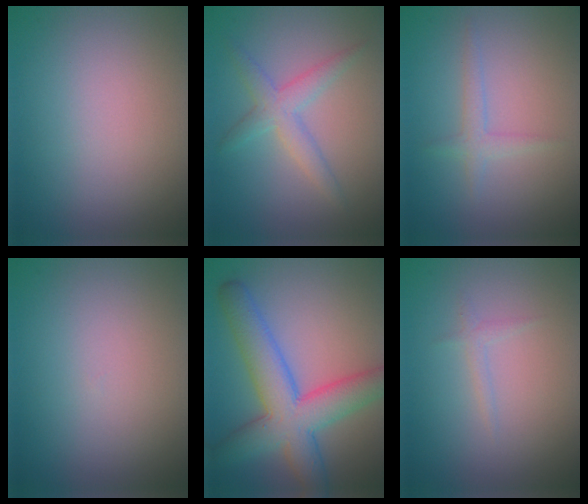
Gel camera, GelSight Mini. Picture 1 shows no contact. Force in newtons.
{"total": 2.8, "press": 2.8, "slide": 0.1}
{"total": 1.4, "press": 1.4, "slide": 0.0}
{"total": 0.0}
{"total": 8.1, "press": 8.1, "slide": 0.1}
{"total": 0.8, "press": 0.8, "slide": 0.1}